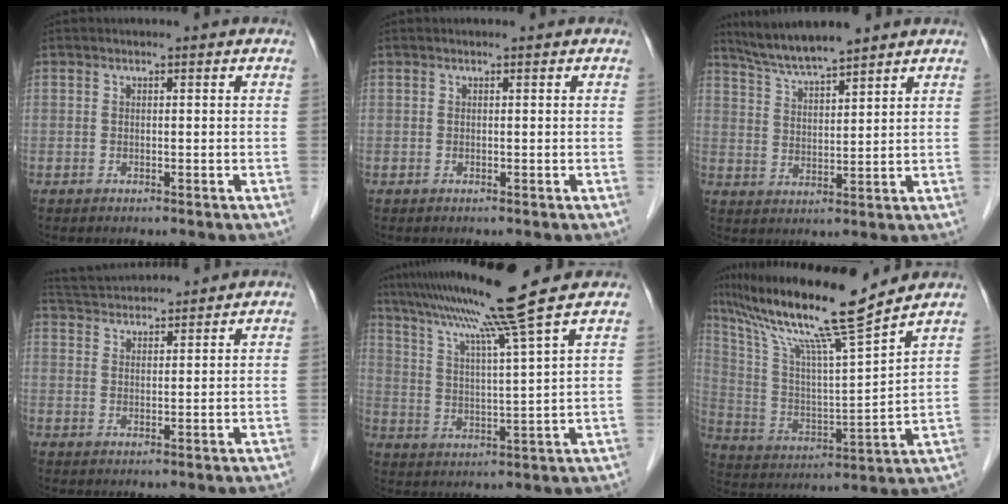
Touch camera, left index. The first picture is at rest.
{"total": 0.0}
{"total": 7.8, "force": [7.0, -0.1, 3.5], "torque": [-0.071, 0.014, 0.135]}
{"total": 7.8, "force": [7.6, 0.1, 1.5], "torque": [-0.038, 0.034, 0.129]}
{"total": 12.5, "force": [9.7, -3.4, 7.2], "torque": [-0.123, -0.009, 0.161]}
{"total": 17.5, "force": [13.6, -1.2, 10.8], "torque": [-0.200, 0.008, 0.242]}